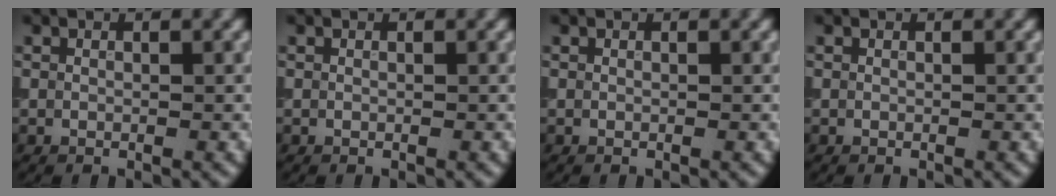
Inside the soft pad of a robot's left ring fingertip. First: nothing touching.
{"total": 0.0}
{"total": 0.0}
{"total": 0.0}